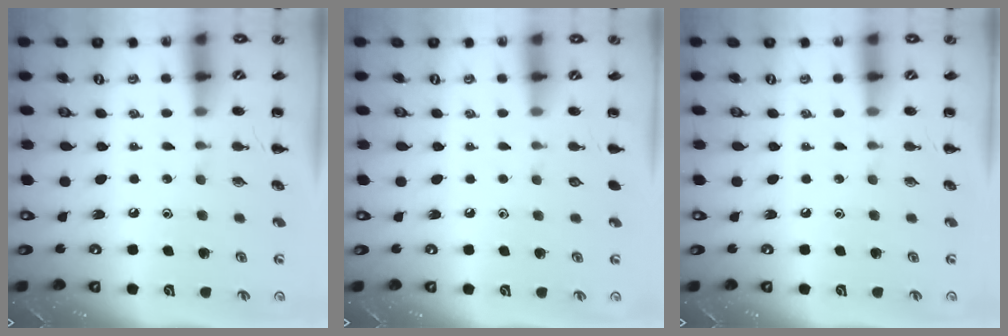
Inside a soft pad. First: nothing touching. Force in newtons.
{"total": 0.0}
{"total": 0.0}